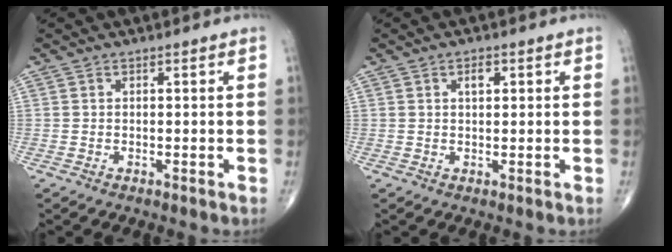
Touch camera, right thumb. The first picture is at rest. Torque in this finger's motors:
{"motor_torque": [-0.16, 0.03, 0.28, 0.12, 0.01]}